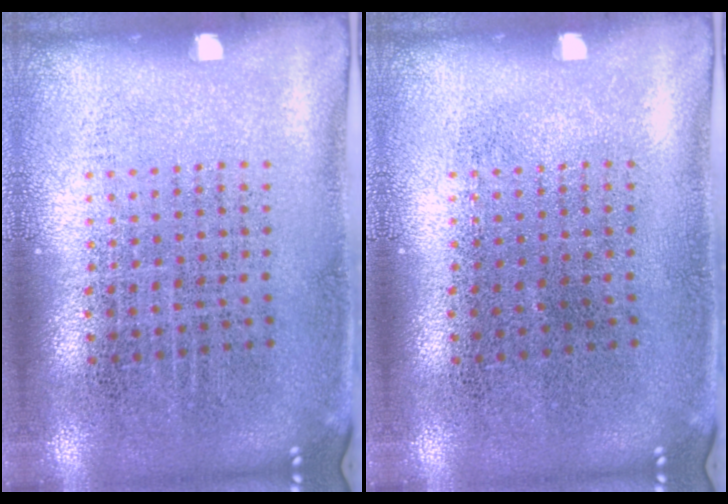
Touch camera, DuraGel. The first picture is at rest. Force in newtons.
{"total": 0.0}